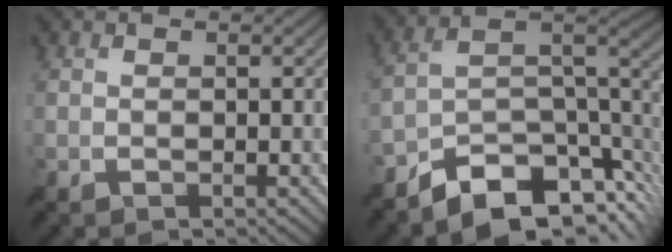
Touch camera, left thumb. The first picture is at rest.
{"total": 10.8, "force": [-7.7, 4.5, 6.1], "torque": [-0.097, -0.007, -0.132]}